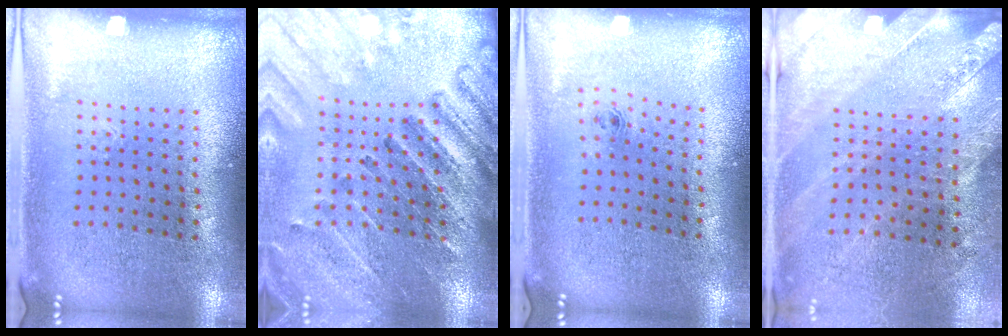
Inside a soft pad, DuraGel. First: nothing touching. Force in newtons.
{"total": 2.7, "press": 2.6, "slide": 0.2}
{"total": 0.8, "press": 0.4, "slide": 0.7}
{"total": 2.5, "press": 2.3, "slide": 1.0}